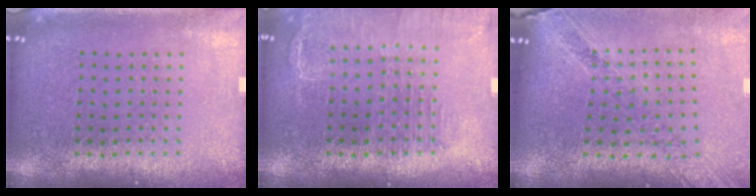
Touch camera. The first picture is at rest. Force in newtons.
{"total": 1.6, "press": 1.6, "slide": 0.4}
{"total": 1.1, "press": 1.1, "slide": 0.2}